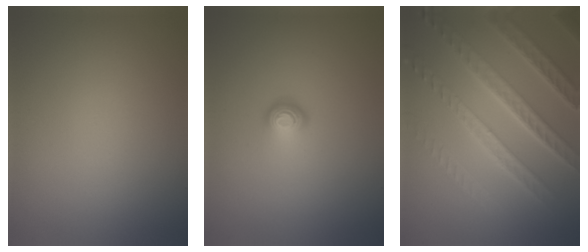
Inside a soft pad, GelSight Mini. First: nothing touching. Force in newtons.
{"total": 1.7, "press": 1.1, "slide": 1.3}
{"total": 8.0, "press": 5.7, "slide": 5.6}